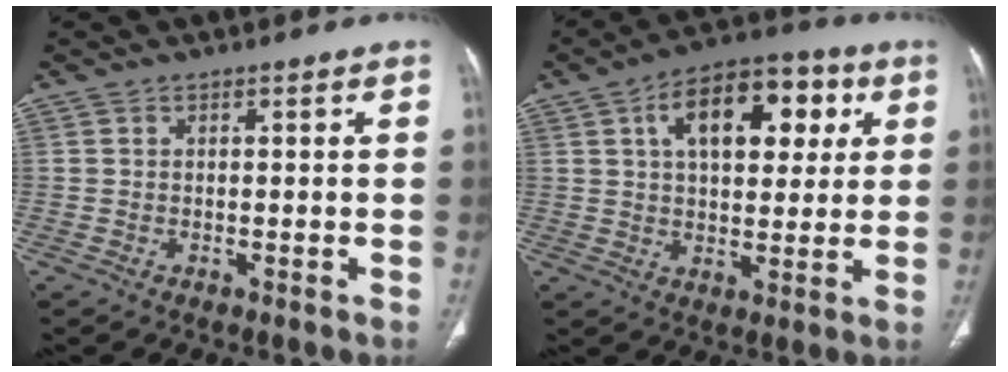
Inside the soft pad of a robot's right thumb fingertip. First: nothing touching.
{"total": 15.9, "force": [5.4, 8.8, 12.2], "torque": [-0.146, 0.008, 0.079]}